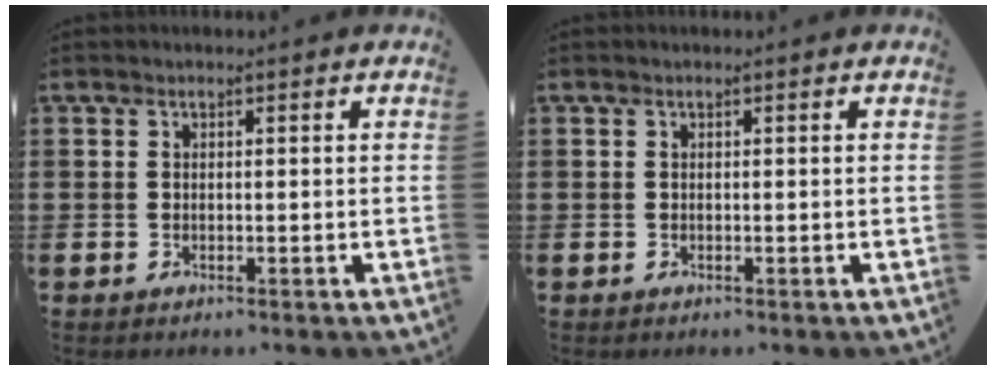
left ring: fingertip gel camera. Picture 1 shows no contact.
{"total": 0.0}